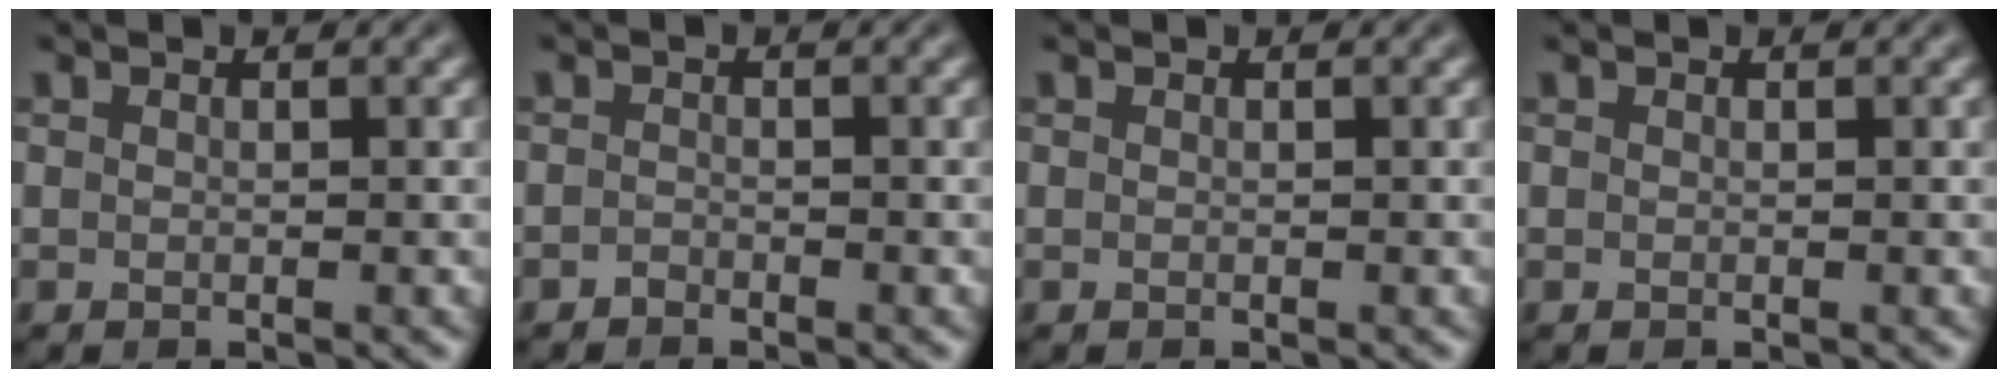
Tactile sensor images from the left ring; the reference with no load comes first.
{"total": 0.8, "force": [-0.7, 0.2, 0.0], "torque": [-0.001, 0.001, -0.016]}
{"total": 0.0}
{"total": 0.0}